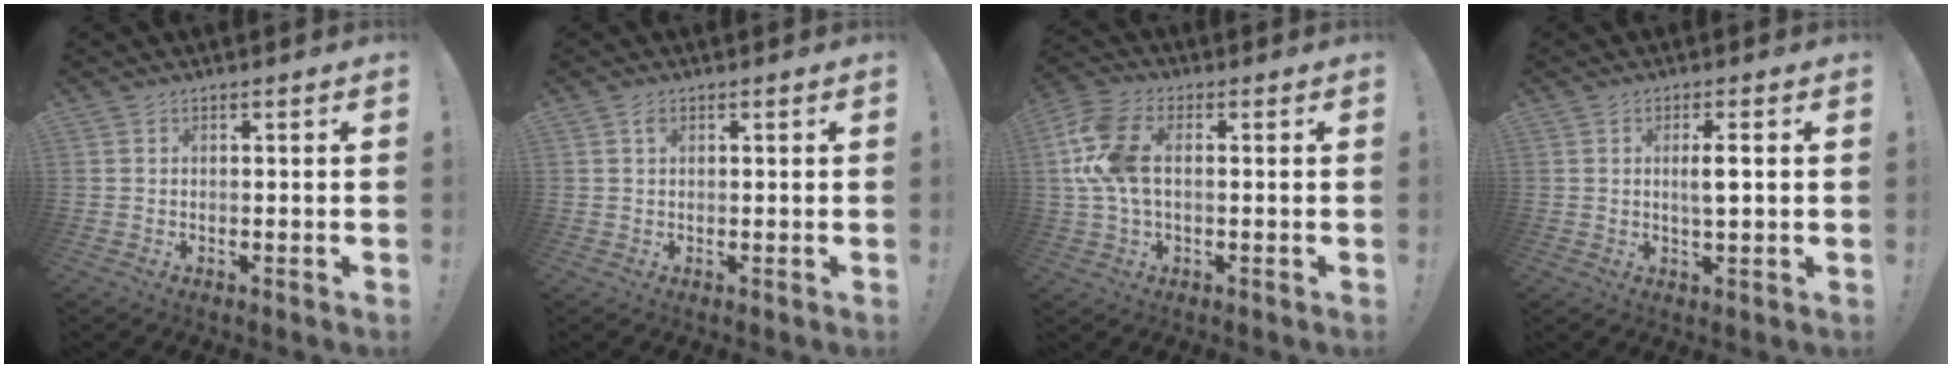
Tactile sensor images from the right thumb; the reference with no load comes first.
{"total": 1.3, "force": [0.7, 0.8, 0.8], "torque": [-0.010, -0.001, 0.011]}
{"total": 12.0, "force": [1.4, 6.9, 9.7], "torque": [-0.201, 0.002, 0.029]}
{"total": 4.0, "force": [0.7, 0.7, 3.8], "torque": [-0.057, -0.008, 0.008]}